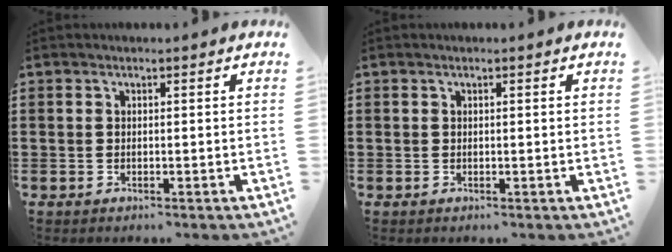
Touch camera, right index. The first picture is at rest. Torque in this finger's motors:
{"motor_torque": [-0.17, 0.14, -0.01, -0.01]}